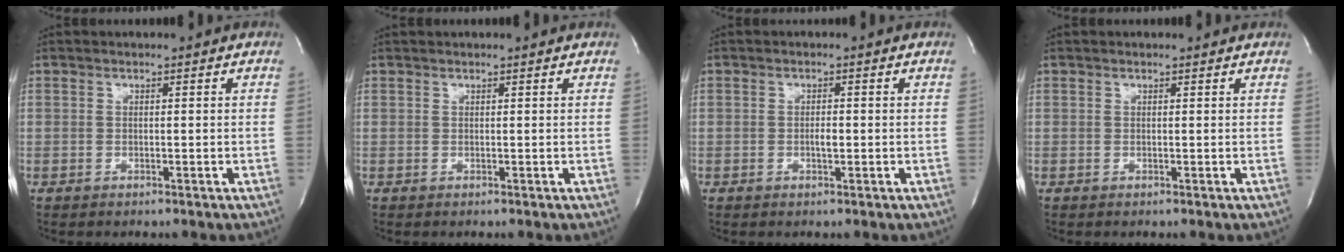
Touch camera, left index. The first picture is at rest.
{"total": 1.6, "force": [1.5, 0.0, 0.5], "torque": [-0.011, 0.015, 0.020]}
{"total": 1.4, "force": [-0.3, 0.4, 1.3], "torque": [-0.025, 0.001, -0.006]}
{"total": 0.8, "force": [0.8, 0.1, 0.1], "torque": [-0.007, 0.003, 0.008]}